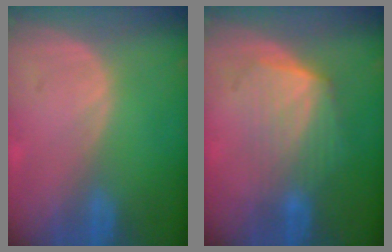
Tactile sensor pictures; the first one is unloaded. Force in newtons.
{"total": 7.2, "press": 6.5, "slide": 3.0}